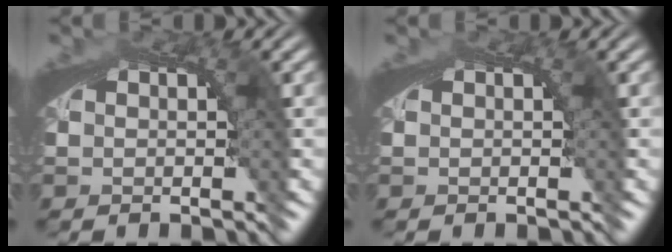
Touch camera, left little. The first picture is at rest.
{"total": 0.0}